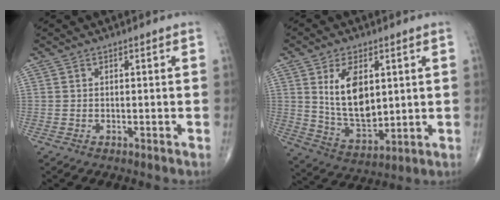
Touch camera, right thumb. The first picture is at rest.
{"total": 12.4, "force": [3.1, 7.1, 9.6], "torque": [-0.147, -0.023, 0.070]}